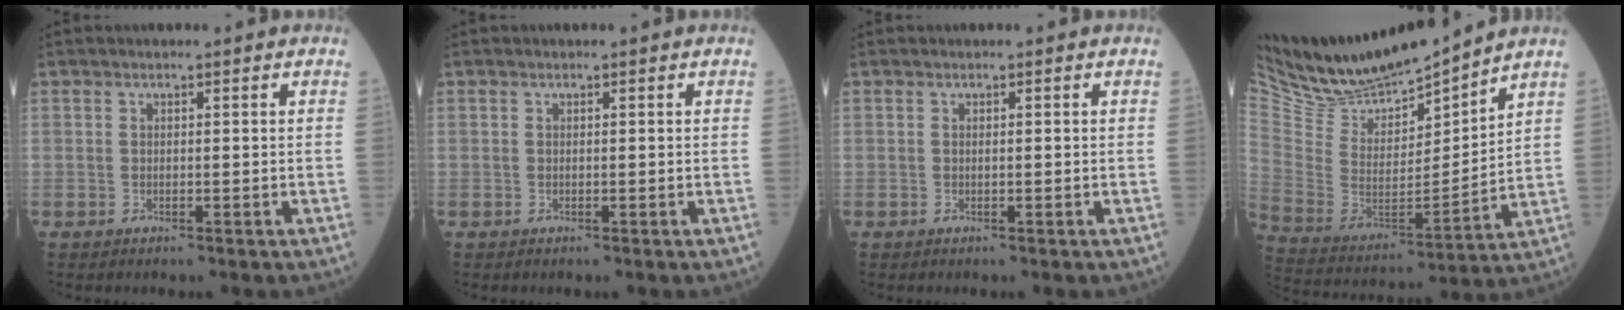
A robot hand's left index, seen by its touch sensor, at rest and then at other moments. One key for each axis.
{"total": 0.0}
{"total": 0.0}
{"total": 16.2, "fx": 15.4, "fy": 1.9, "fz": 4.9, "tx": -0.113, "ty": -0.020, "tz": 0.292}